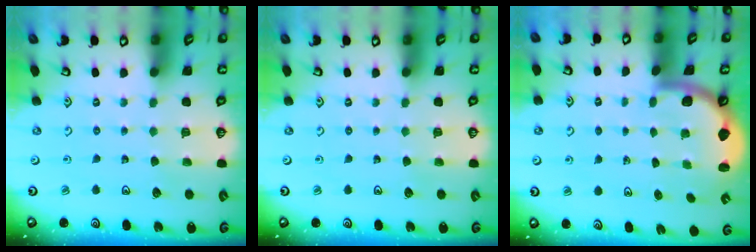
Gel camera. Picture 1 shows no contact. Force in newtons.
{"total": 0.0}
{"total": 1.7, "press": 1.7, "slide": 0.1}